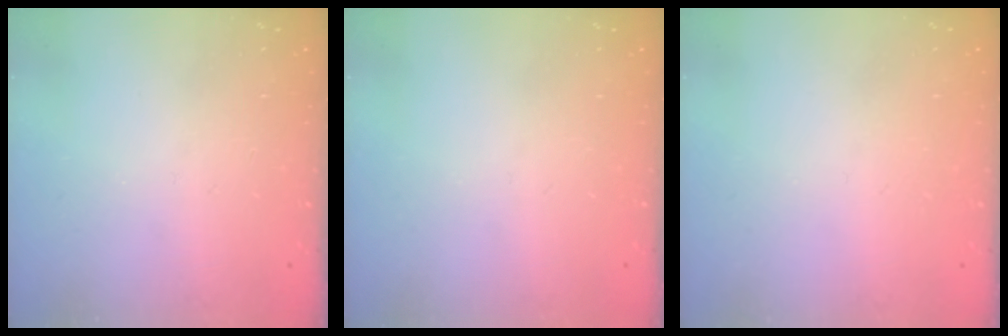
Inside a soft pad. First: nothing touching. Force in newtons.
{"total": 0.0}
{"total": 0.8, "press": 0.8, "slide": 0.0}